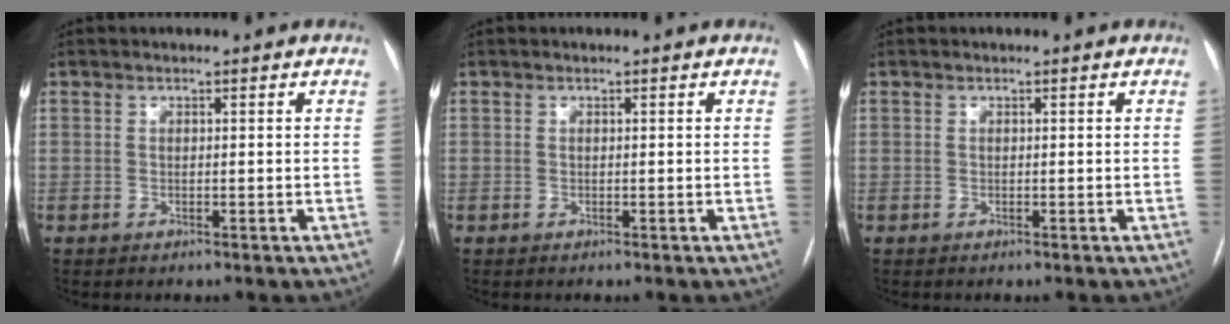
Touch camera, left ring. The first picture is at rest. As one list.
[{"total": 0.0}, {"total": 0.0}]